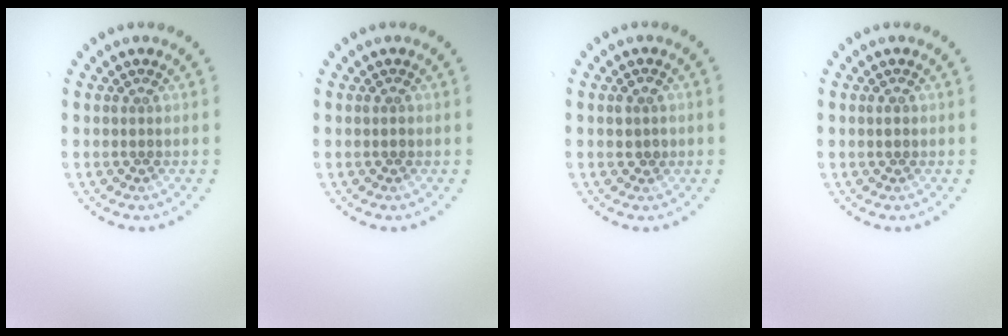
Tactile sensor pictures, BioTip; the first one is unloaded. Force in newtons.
{"total": 0.7, "press": 0.7, "slide": 0.1}
{"total": 1.4, "press": 1.4, "slide": 0.2}
{"total": 0.9, "press": 0.9, "slide": 0.1}